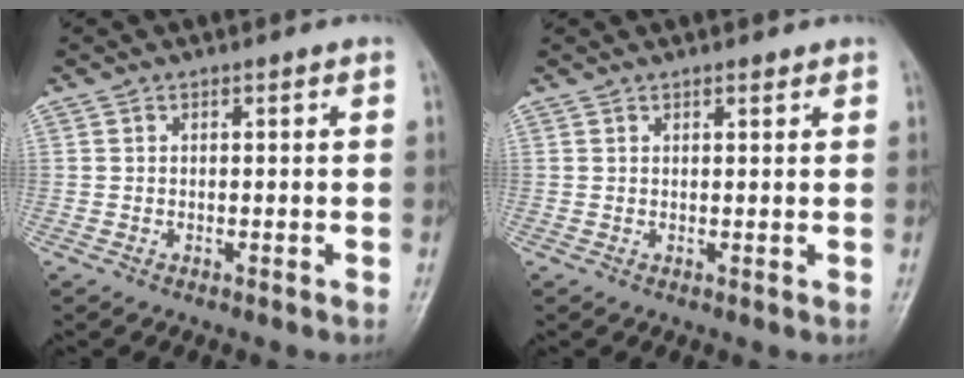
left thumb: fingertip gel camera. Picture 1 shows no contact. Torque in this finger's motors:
{"motor_torque": [-0.17, 0.05, -0.25, -0.21, -0.04]}